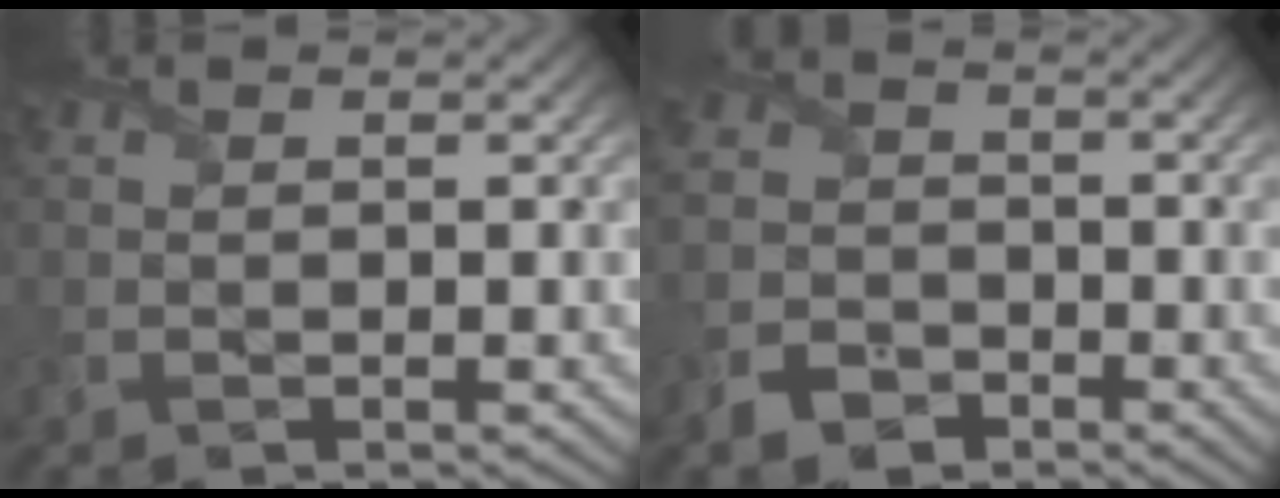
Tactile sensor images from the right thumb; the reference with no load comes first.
{"total": 3.9, "force": [-2.6, 2.7, 1.1], "torque": [-0.031, -0.002, -0.062]}